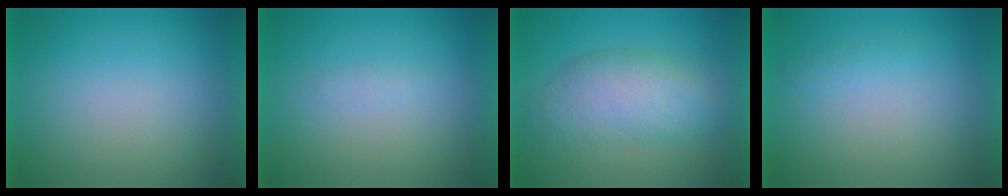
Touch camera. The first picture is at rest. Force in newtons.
{"total": 1.0}
{"total": 7.1}
{"total": 1.2}